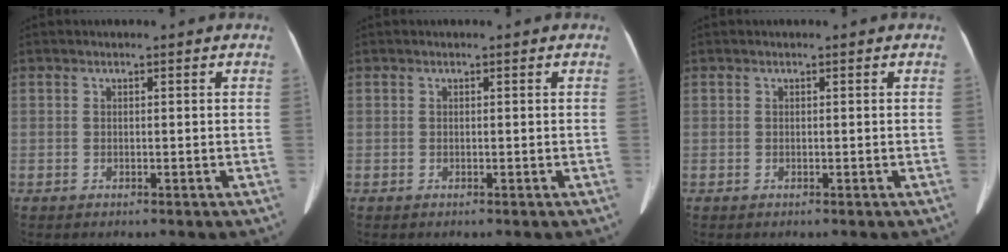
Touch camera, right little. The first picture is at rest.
{"total": 0.0}
{"total": 0.0}